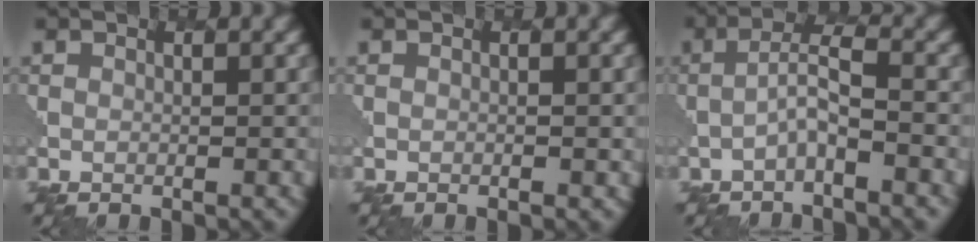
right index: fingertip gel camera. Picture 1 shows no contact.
{"total": 0.0}
{"total": 2.5, "force": [-1.0, 0.4, 2.3], "torque": [-0.047, 0.014, -0.028]}